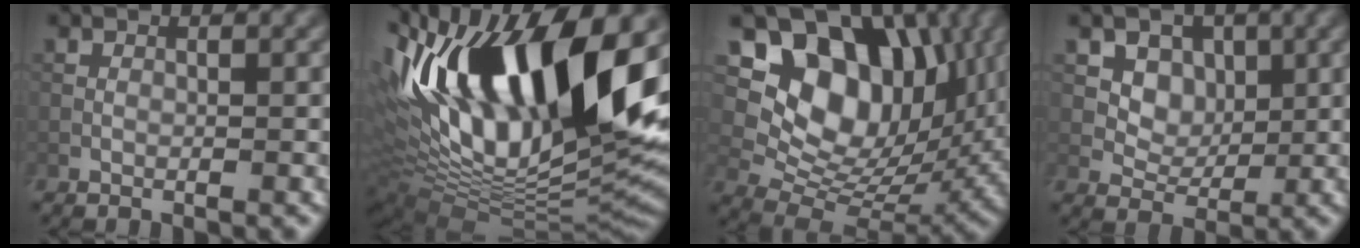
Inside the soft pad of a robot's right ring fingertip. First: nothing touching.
{"total": 18.9, "force": [5.5, 7.3, 16.6], "torque": [-0.293, 0.021, 0.087]}
{"total": 13.1, "force": [5.5, 8.8, 8.0], "torque": [-0.126, 0.006, 0.102]}
{"total": 6.1, "force": [2.5, 4.9, 2.7], "torque": [-0.054, -0.004, 0.054]}